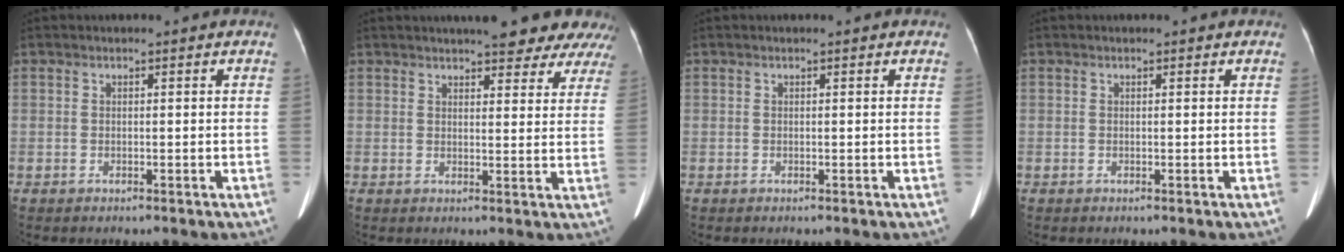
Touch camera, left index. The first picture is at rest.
{"total": 13.5, "force": [12.0, 2.8, 5.5], "torque": [-0.049, 0.004, 0.125]}
{"total": 0.0}
{"total": 0.0}